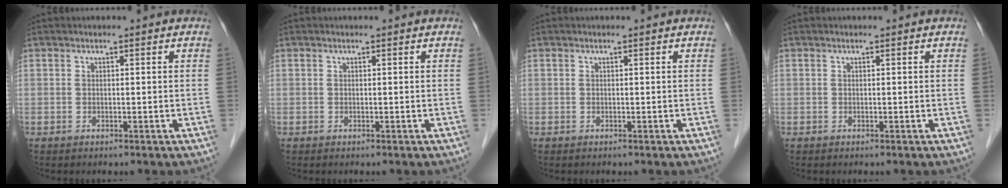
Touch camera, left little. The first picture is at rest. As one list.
[{"total": 0.0}, {"total": 0.0}, {"total": 0.0}]